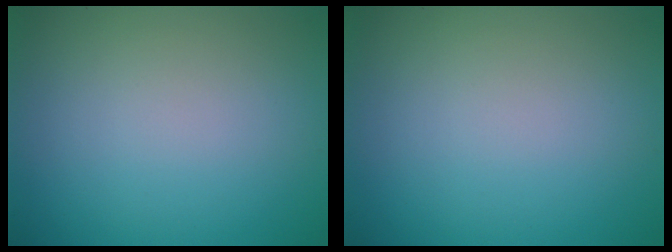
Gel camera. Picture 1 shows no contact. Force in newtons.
{"total": 0.0}